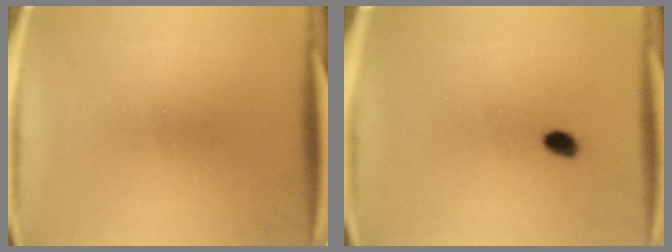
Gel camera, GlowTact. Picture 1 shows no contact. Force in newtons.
{"total": 1.5}